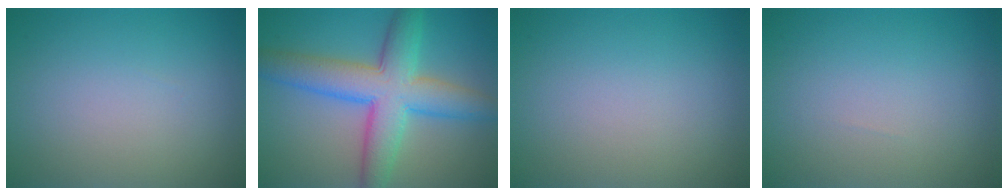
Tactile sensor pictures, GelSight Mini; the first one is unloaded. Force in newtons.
{"total": 8.4, "press": 8.4, "slide": 0.1}
{"total": 0.0}
{"total": 0.0}